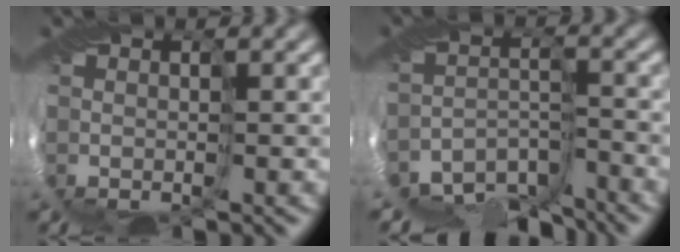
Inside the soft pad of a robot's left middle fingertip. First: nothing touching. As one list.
[{"total": 9.5, "force": [-9.2, 2.0, 1.1], "torque": [-0.010, -0.014, -0.151]}]